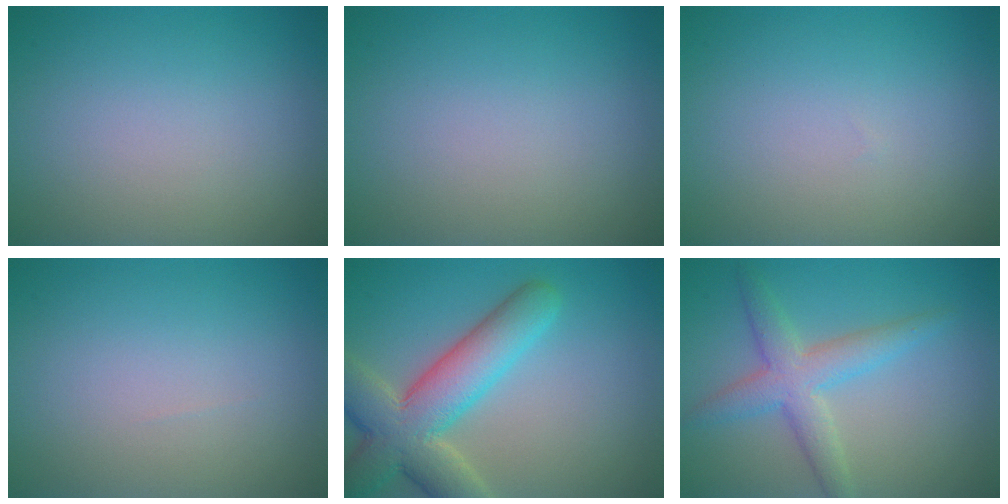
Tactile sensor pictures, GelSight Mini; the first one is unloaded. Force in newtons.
{"total": 0.0}
{"total": 0.0}
{"total": 0.0}
{"total": 8.1, "press": 8.1, "slide": 0.6}
{"total": 4.1, "press": 4.1, "slide": 0.4}